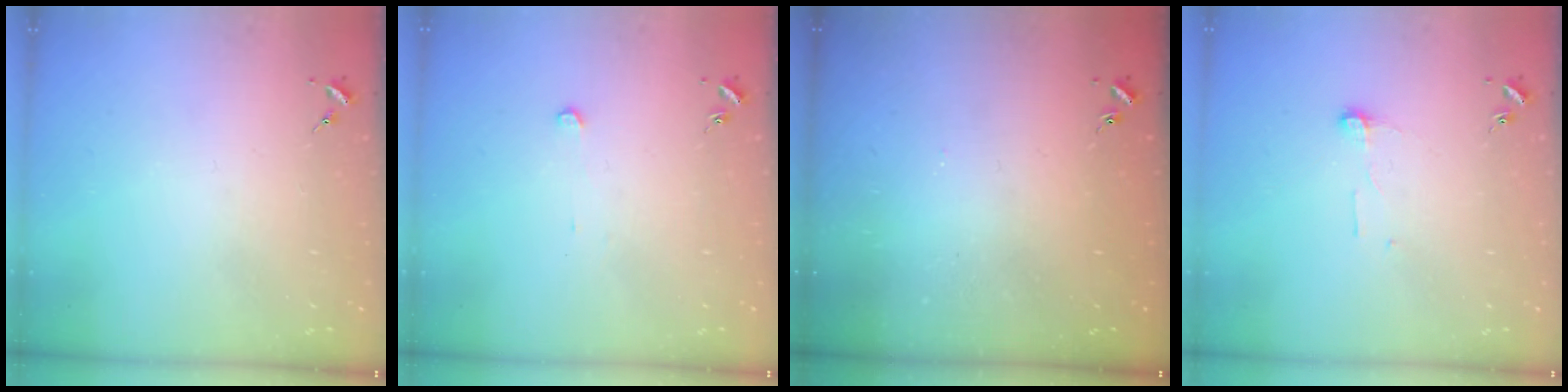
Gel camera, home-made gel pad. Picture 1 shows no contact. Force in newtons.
{"total": 2.4, "press": 2.4, "slide": 0.2}
{"total": 0.9, "press": 0.8, "slide": 0.2}
{"total": 5.6, "press": 5.5, "slide": 0.5}